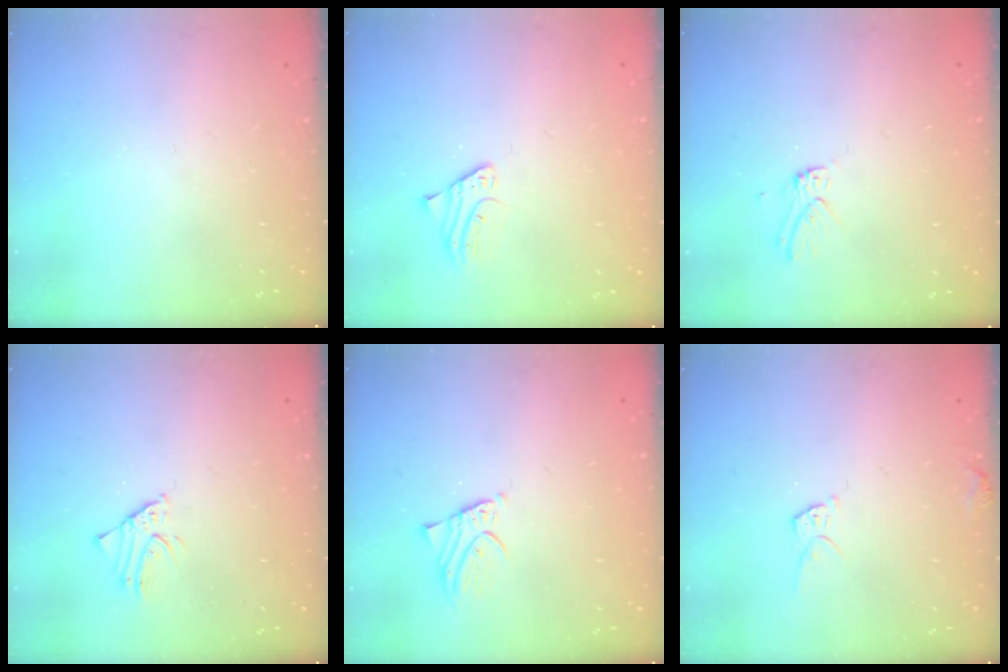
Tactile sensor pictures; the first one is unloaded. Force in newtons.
{"total": 1.8, "press": 1.8, "slide": 0.2}
{"total": 3.7, "press": 3.6, "slide": 0.5}
{"total": 1.7, "press": 1.7, "slide": 0.1}
{"total": 2.1, "press": 2.1, "slide": 0.1}
{"total": 5.9, "press": 5.9, "slide": 0.4}